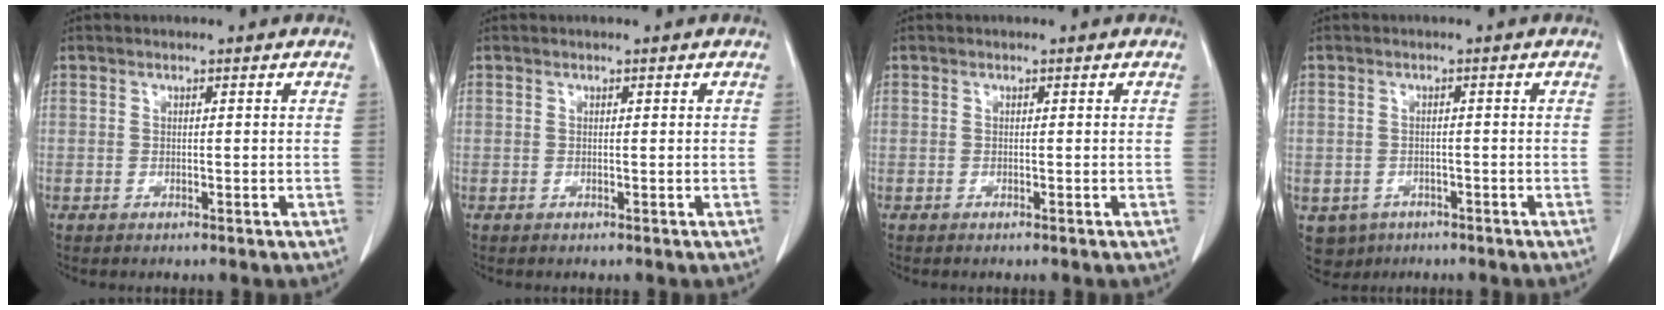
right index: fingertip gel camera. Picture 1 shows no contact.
{"total": 0.0}
{"total": 0.0}
{"total": 4.7, "force": [-2.5, 3.9, 0.7], "torque": [-0.008, 0.005, -0.034]}